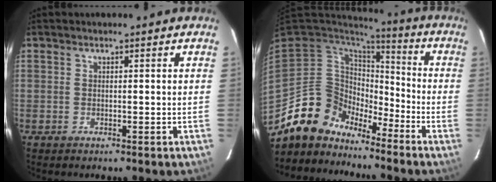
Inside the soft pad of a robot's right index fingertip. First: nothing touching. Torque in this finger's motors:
{"motor_torque": [1.07, -1.07, 0.54, 0.00]}